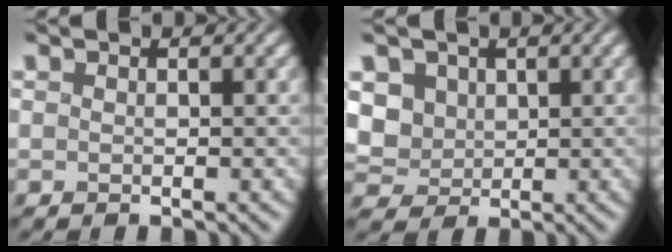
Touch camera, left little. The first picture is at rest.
{"total": 4.4, "force": [0.5, 3.8, 2.1], "torque": [-0.058, 0.005, 0.001]}